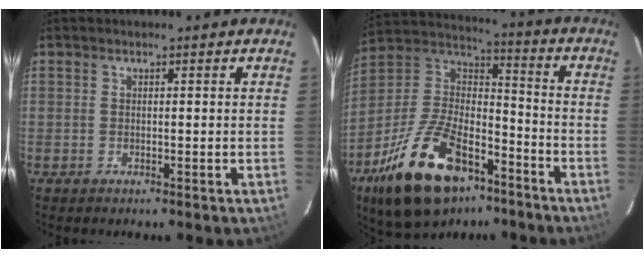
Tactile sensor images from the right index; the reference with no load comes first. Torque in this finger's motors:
{"motor_torque": [1.26, -0.88, 1.05, 0.21]}